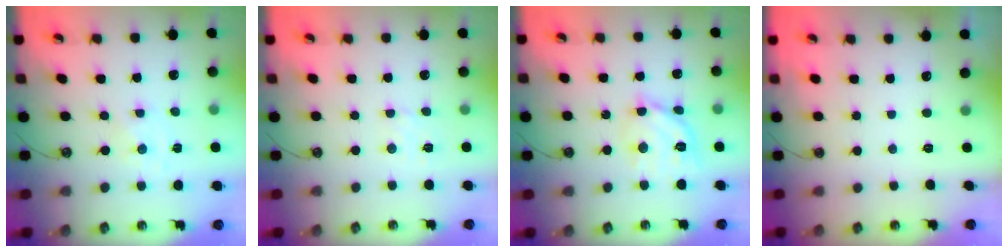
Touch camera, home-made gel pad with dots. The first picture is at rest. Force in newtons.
{"total": 3.4, "press": 3.3, "slide": 0.5}
{"total": 13.8, "press": 13.7, "slide": 1.3}
{"total": 0.0}